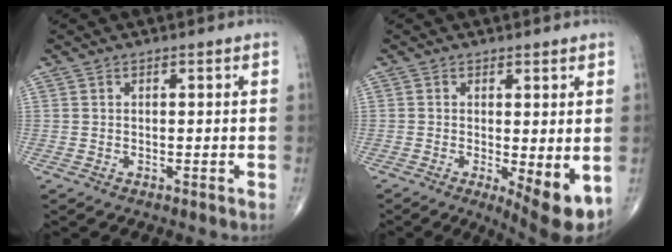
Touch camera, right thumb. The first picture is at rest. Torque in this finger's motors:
{"motor_torque": [-0.36, 0.79, -0.14, -0.12, 0.02]}